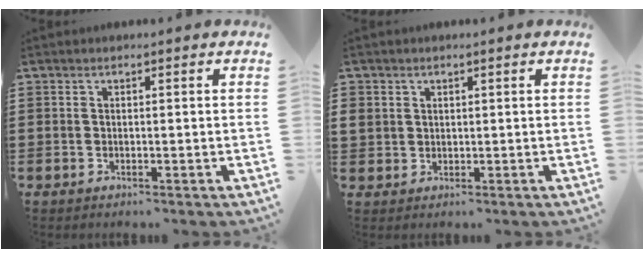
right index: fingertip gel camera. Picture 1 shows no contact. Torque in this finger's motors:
{"motor_torque": [0.26, 0.39, 0.03, 0.03]}